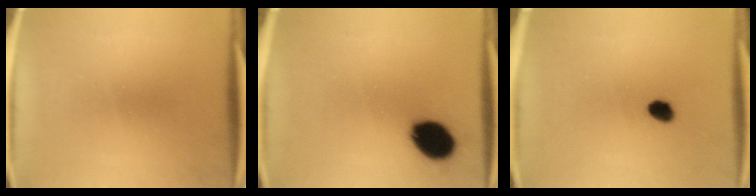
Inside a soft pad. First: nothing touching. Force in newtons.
{"total": 10.9}
{"total": 2.7}